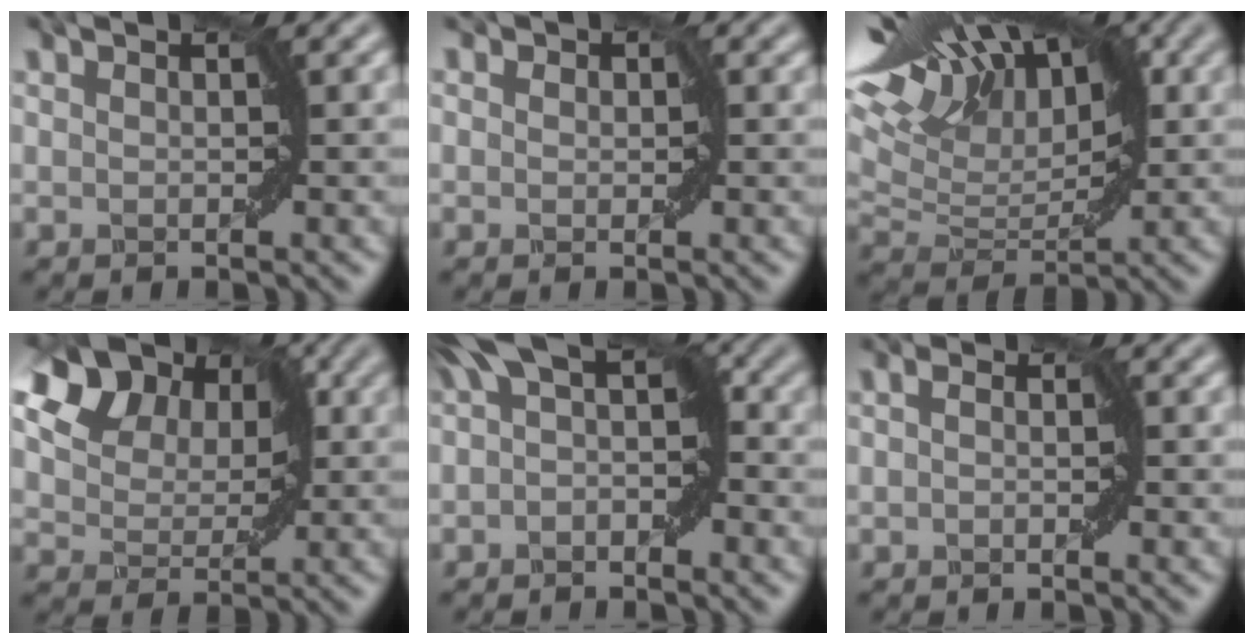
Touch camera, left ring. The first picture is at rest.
{"total": 0.7, "force": [-0.1, 0.6, -0.2], "torque": [0.011, -0.003, -0.001]}
{"total": 11.3, "force": [6.8, 5.3, 7.3], "torque": [-0.131, 0.031, 0.110]}
{"total": 12.3, "force": [5.9, 8.7, 6.5], "torque": [-0.106, 0.034, 0.108]}
{"total": 4.4, "force": [0.4, 2.0, 3.8], "torque": [-0.049, 0.013, -0.004]}
{"total": 0.6, "force": [-0.5, 0.2, 0.0], "torque": [0.002, -0.002, -0.007]}